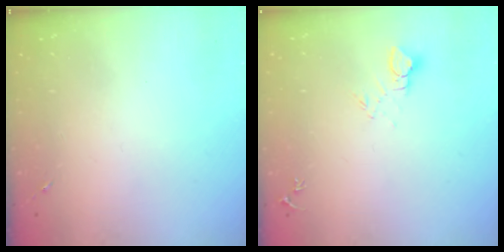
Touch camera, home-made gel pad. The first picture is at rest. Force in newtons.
{"total": 6.0, "press": 6.0, "slide": 0.5}